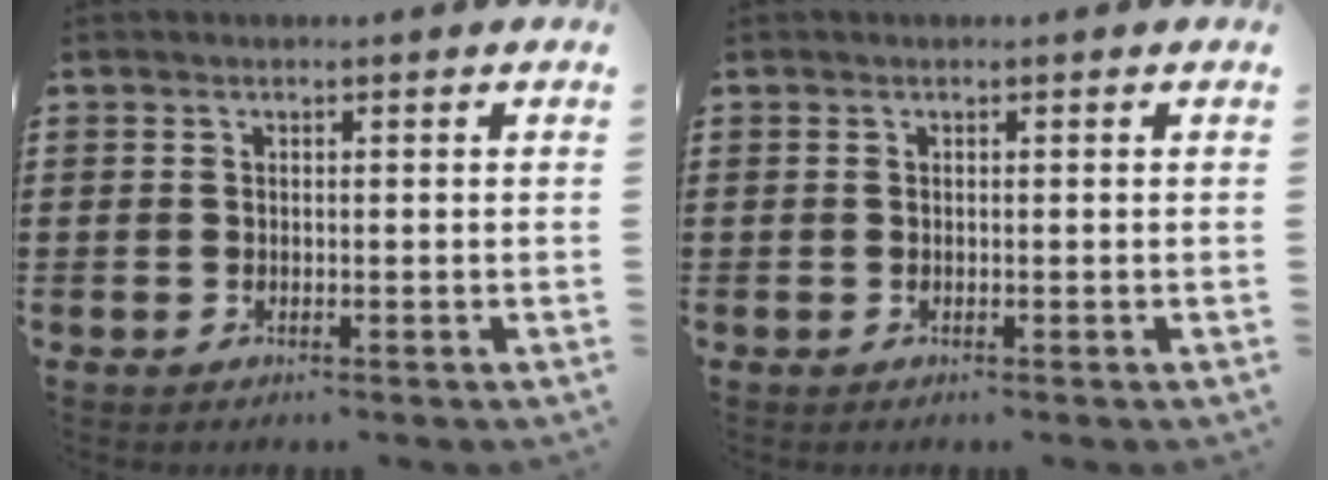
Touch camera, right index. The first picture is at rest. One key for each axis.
{"total": 0.0}